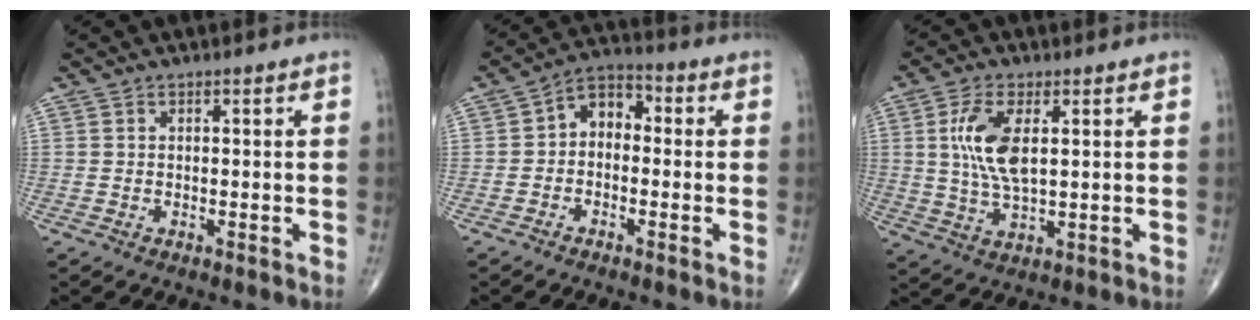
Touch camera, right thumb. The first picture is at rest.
{"total": 6.3, "force": [-0.4, 4.5, 4.4], "torque": [-0.044, 0.029, -0.027]}
{"total": 9.5, "force": [2.0, 4.1, 8.3], "torque": [-0.176, -0.009, 0.043]}